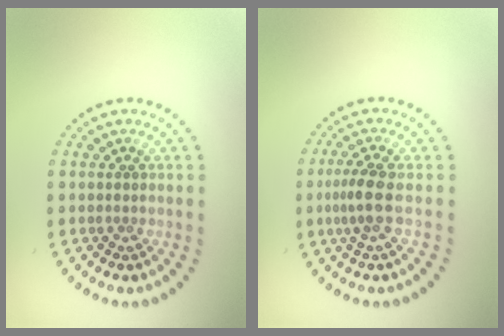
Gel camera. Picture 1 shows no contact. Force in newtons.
{"total": 2.3, "press": 1.9, "slide": 1.3}